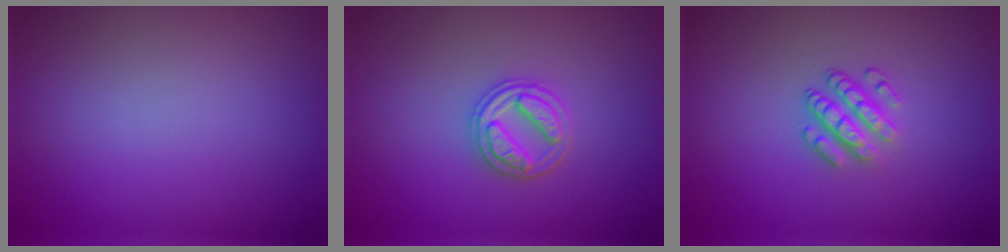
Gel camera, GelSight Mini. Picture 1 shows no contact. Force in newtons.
{"total": 2.7, "press": 2.7, "slide": 0.3}
{"total": 3.4, "press": 2.4, "slide": 2.4}